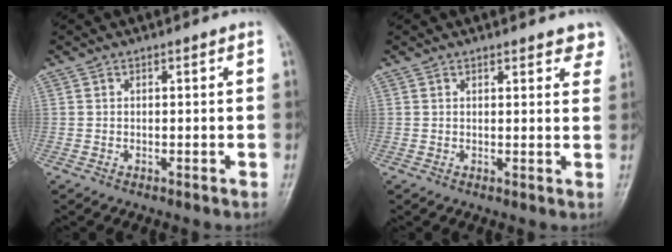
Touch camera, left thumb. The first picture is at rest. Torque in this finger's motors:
{"motor_torque": [0.03, 0.05, -0.17, -0.16, 0.07]}